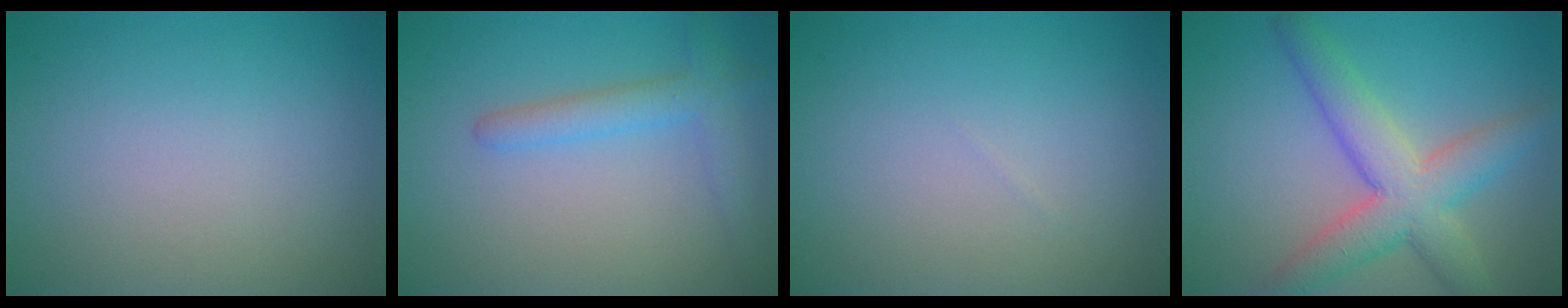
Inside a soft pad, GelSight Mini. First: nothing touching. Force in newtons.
{"total": 2.9, "press": 2.9, "slide": 0.1}
{"total": 0.0}
{"total": 6.5, "press": 6.4, "slide": 0.3}